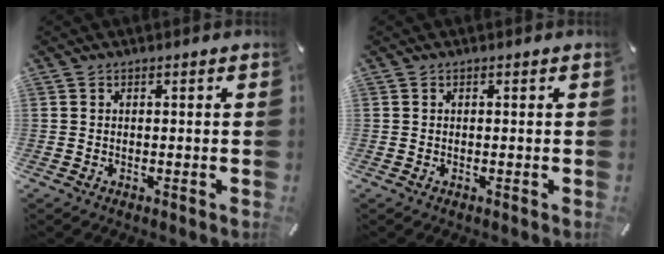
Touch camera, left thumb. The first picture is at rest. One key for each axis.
{"total": 0.0}